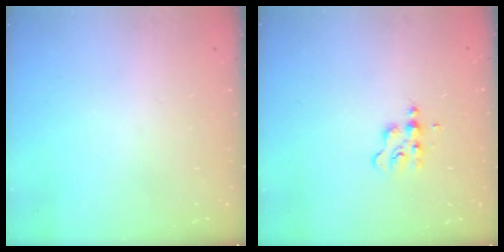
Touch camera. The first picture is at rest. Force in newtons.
{"total": 3.5, "press": 3.5, "slide": 0.5}